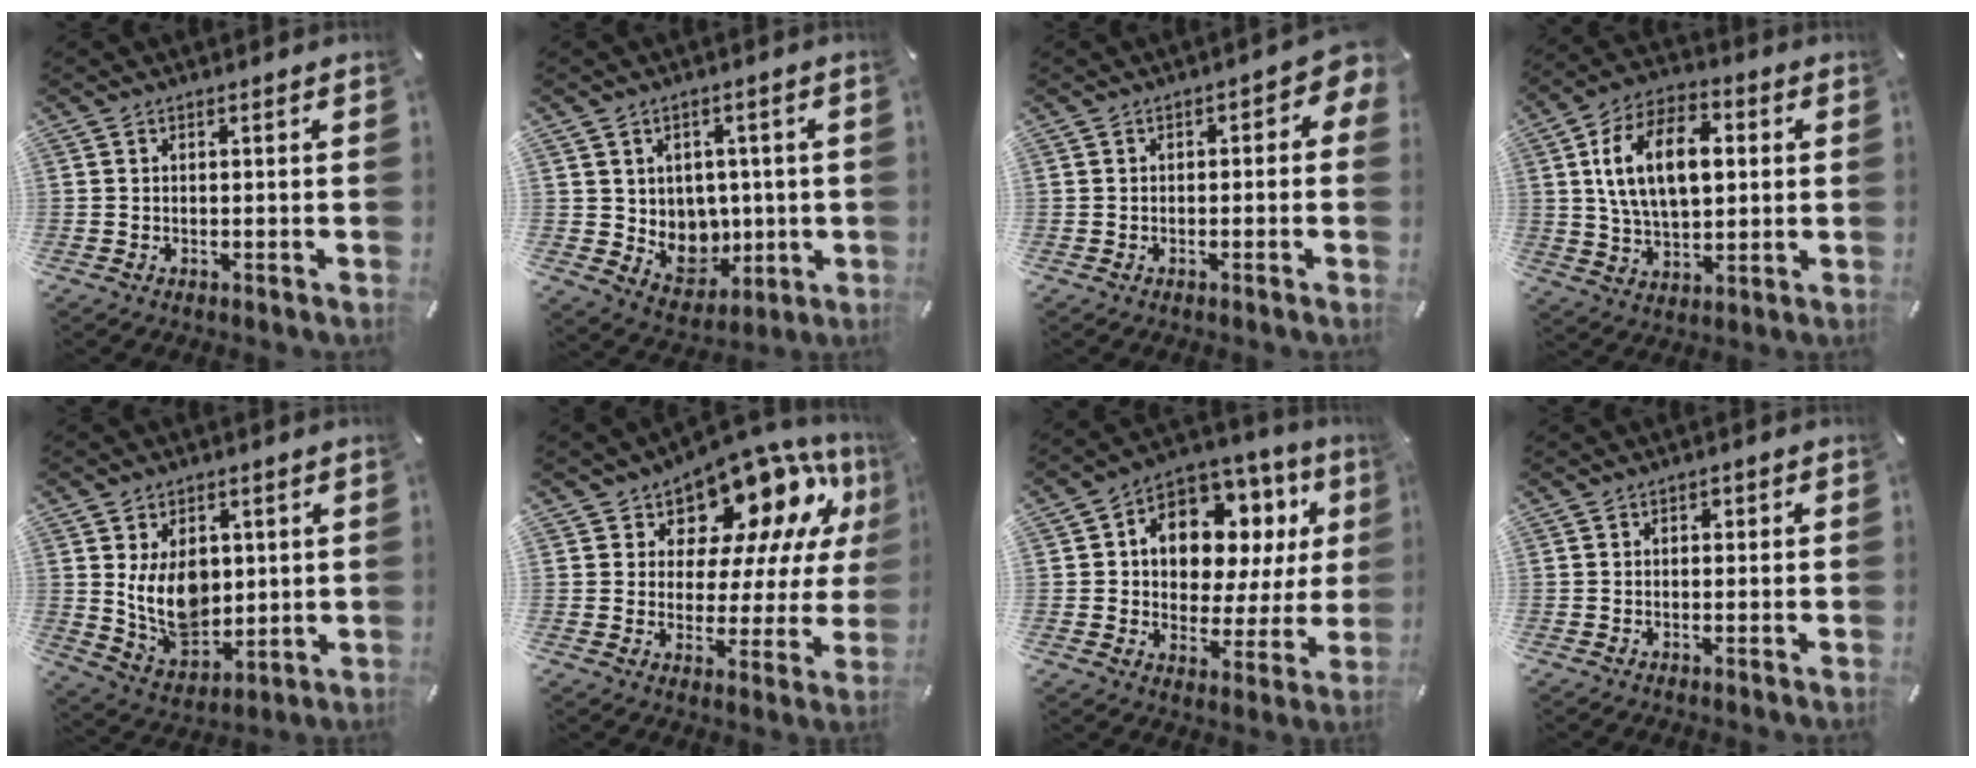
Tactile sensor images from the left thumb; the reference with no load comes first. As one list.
[{"total": 7.9, "force": [2.5, 7.4, 1.3], "torque": [-0.023, -0.028, 0.060]}, {"total": 1.4, "force": [0.1, 0.8, 1.2], "torque": [-0.014, 0.002, -0.002]}, {"total": 16.1, "force": [3.2, 9.9, 12.3], "torque": [-0.244, 0.011, 0.052]}, {"total": 11.6, "force": [2.4, 8.7, 7.3], "torque": [-0.138, -0.013, 0.048]}, {"total": 15.1, "force": [11.0, 7.8, 6.7], "torque": [-0.104, -0.091, 0.184]}, {"total": 12.2, "force": [5.7, 9.0, 5.7], "torque": [-0.095, -0.048, 0.106]}, {"total": 0.9, "force": [0.1, 0.8, 0.3], "torque": [-0.006, 0.006, -0.001]}]